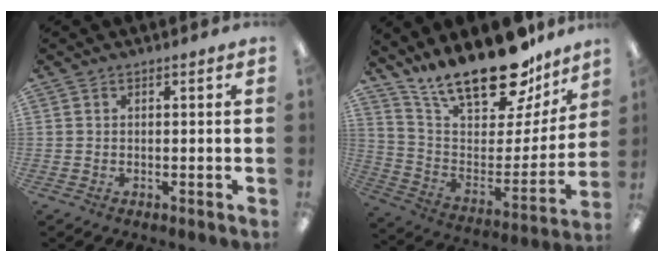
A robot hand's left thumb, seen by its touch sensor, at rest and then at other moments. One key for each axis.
{"total": 23.4, "fx": 18.8, "fy": 8.0, "fz": 11.4, "tx": -0.175, "ty": -0.137, "tz": 0.324}